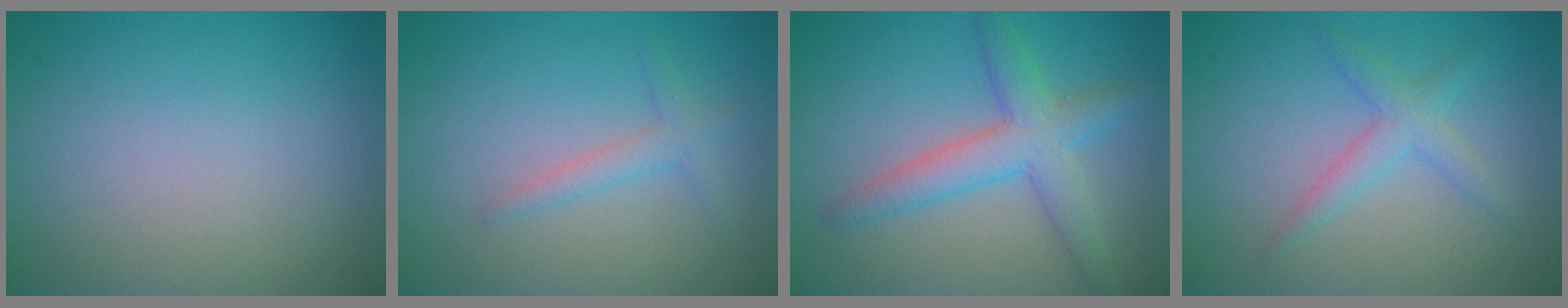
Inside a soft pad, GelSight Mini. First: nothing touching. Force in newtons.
{"total": 1.7, "press": 1.7, "slide": 0.1}
{"total": 4.7, "press": 4.7, "slide": 0.1}
{"total": 2.3, "press": 2.3, "slide": 0.2}